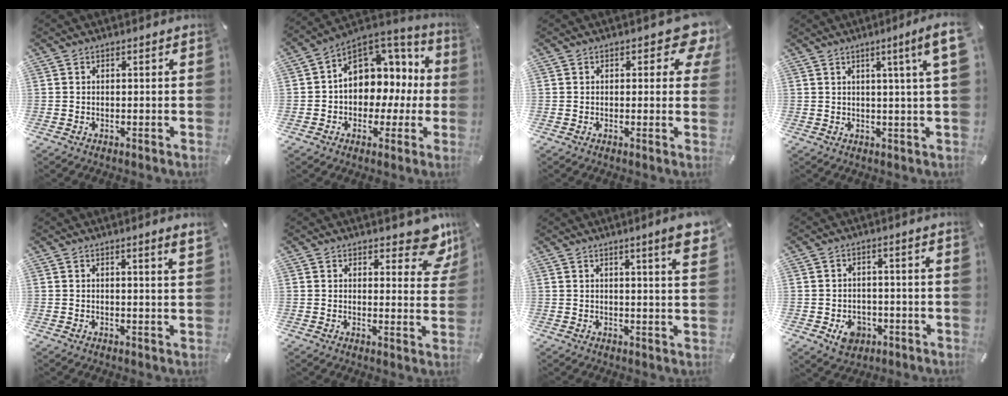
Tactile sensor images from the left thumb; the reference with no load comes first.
{"total": 11.0, "force": [2.2, 9.3, 5.5], "torque": [-0.080, -0.023, 0.049]}
{"total": 6.9, "force": [3.0, 3.5, 5.1], "torque": [-0.047, -0.014, 0.044]}
{"total": 7.2, "force": [3.1, -0.5, 6.5], "torque": [-0.111, -0.008, 0.047]}
{"total": 2.7, "force": [1.4, -0.1, 2.3], "torque": [-0.036, -0.006, 0.022]}
{"total": 8.8, "force": [6.4, 4.1, 4.4], "torque": [-0.030, -0.046, 0.108]}
{"total": 7.1, "force": [3.8, 0.4, 6.1], "torque": [-0.097, -0.015, 0.058]}
{"total": 6.1, "force": [-2.1, 4.8, 3.1], "torque": [-0.046, 0.004, -0.037]}